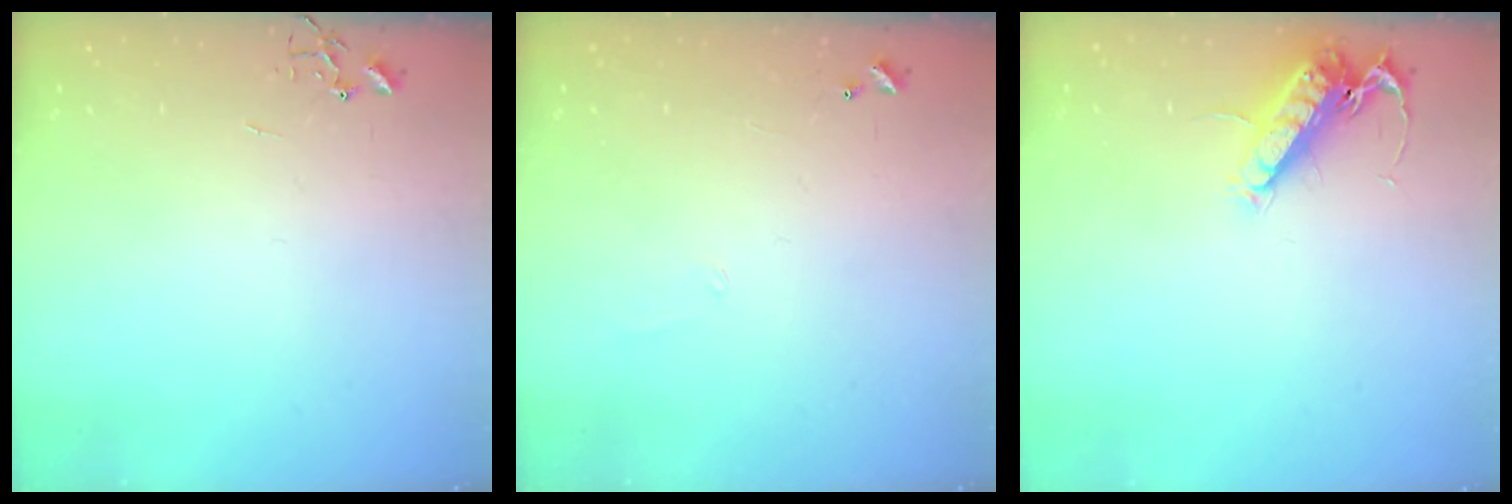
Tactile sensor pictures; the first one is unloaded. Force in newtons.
{"total": 5.6, "press": 5.6, "slide": 0.4}
{"total": 13.8, "press": 13.8, "slide": 1.2}